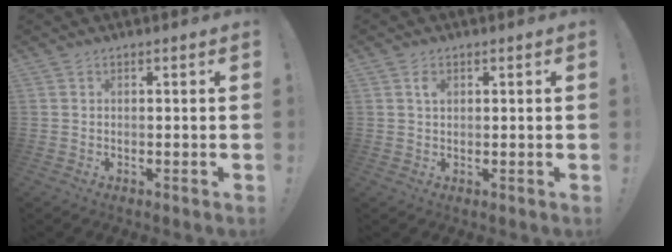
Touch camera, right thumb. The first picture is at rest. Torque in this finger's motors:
{"motor_torque": [0.24, 0.70, -0.05, 0.11, 0.00]}